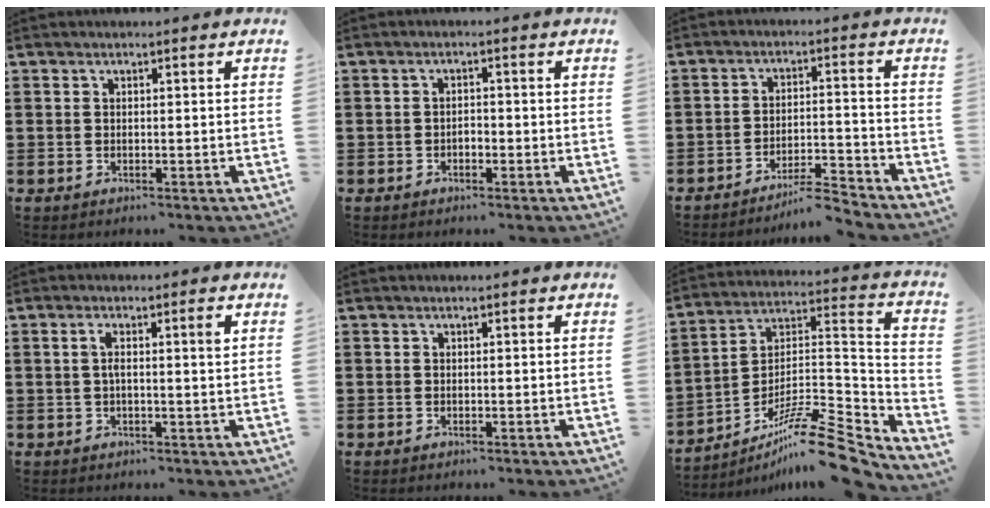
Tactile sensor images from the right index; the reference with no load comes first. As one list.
[{"total": 1.2, "force": [-0.6, 0.6, 0.9], "torque": [-0.019, 0.000, -0.013]}, {"total": 5.2, "force": [-4.9, -0.1, 1.9], "torque": [-0.032, -0.006, -0.094]}, {"total": 2.8, "force": [0.5, 0.0, 2.8], "torque": [-0.053, -0.001, 0.004]}, {"total": 0.0}, {"total": 13.3, "force": [-10.1, 2.3, 8.3], "torque": [-0.124, 0.036, -0.187]}]